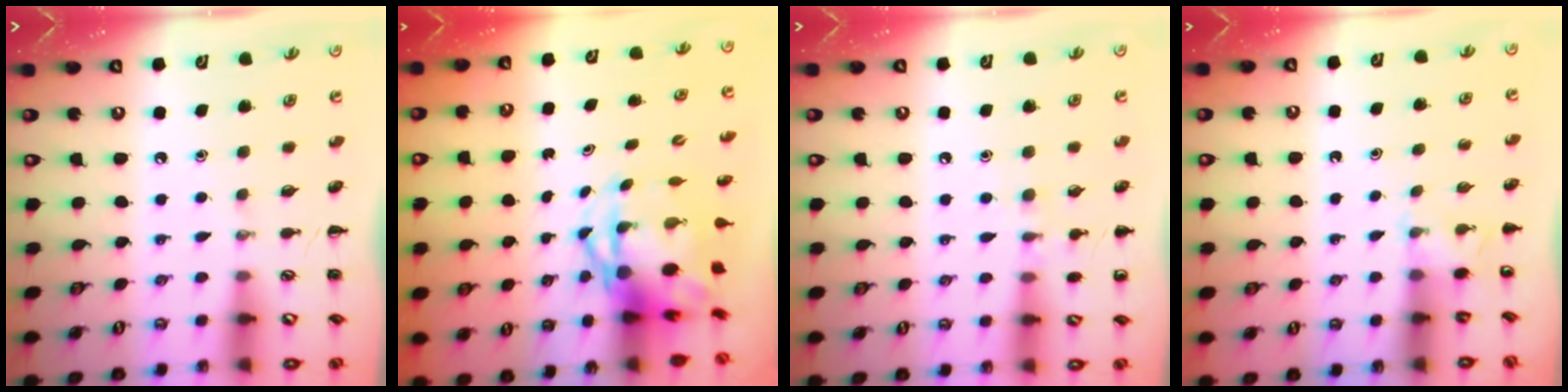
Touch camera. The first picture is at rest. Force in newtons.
{"total": 5.2, "press": 5.0, "slide": 1.5}
{"total": 6.3, "press": 5.9, "slide": 2.0}
{"total": 2.6, "press": 2.4, "slide": 1.0}